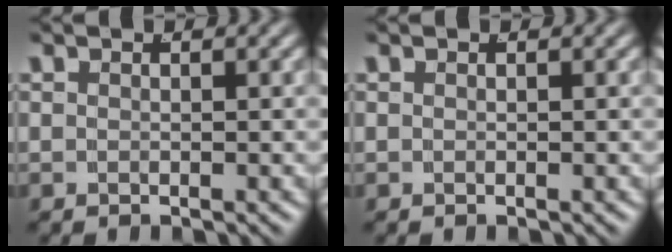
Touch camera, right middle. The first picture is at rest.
{"total": 0.0}